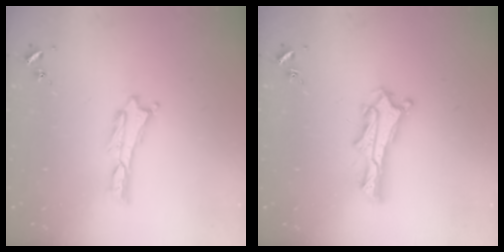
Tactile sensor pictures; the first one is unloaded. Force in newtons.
{"total": 5.2, "press": 5.2, "slide": 0.6}